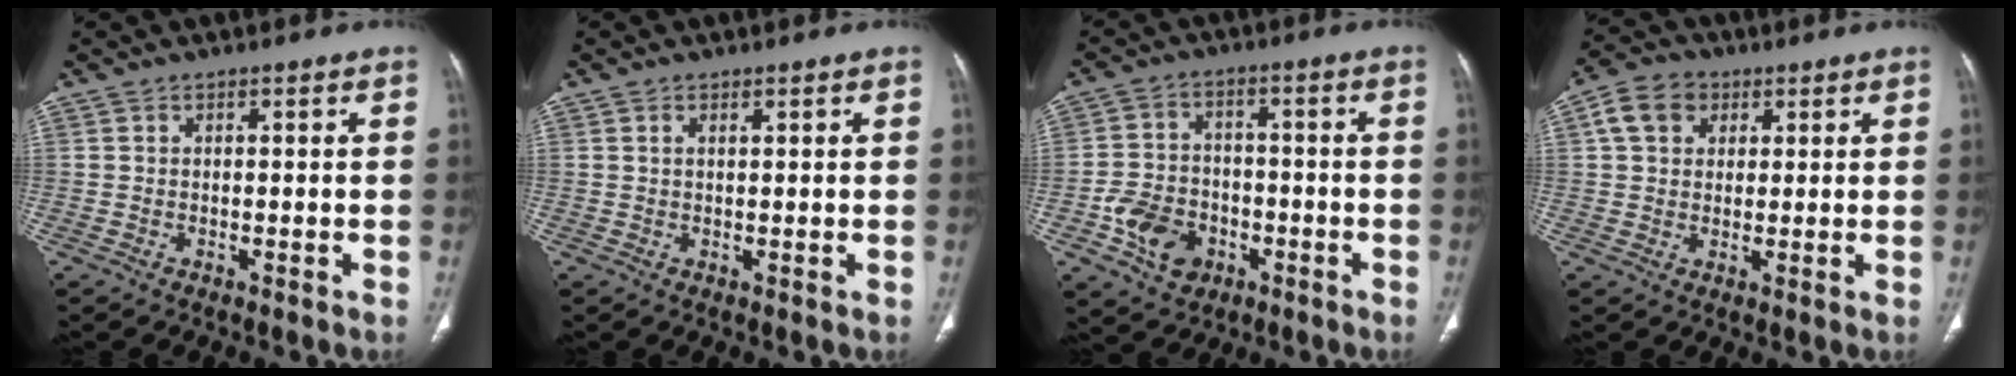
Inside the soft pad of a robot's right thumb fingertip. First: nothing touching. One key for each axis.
{"total": 0.8, "fx": 0.5, "fy": 0.3, "fz": 0.6, "tx": -0.014, "ty": 0.002, "tz": 0.010}
{"total": 9.5, "fx": -3.8, "fy": 7.2, "fz": 4.8, "tx": -0.064, "ty": 0.022, "tz": -0.061}
{"total": 7.3, "fx": 2.5, "fy": 5.8, "fz": 3.7, "tx": -0.051, "ty": 0.006, "tz": 0.040}